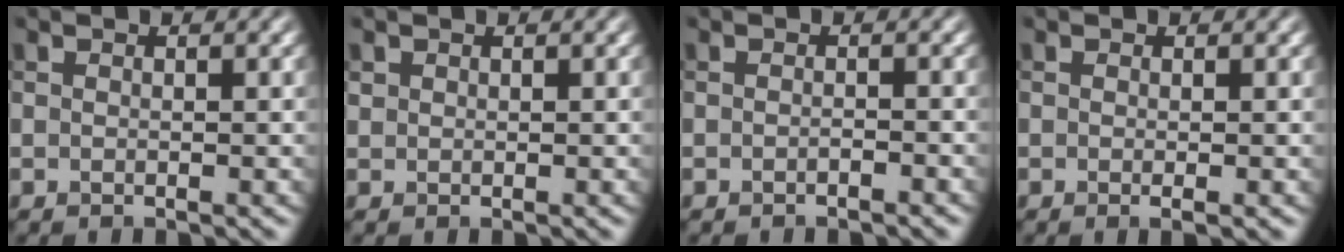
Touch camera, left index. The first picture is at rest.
{"total": 0.6, "force": [0.4, 0.5, 0.0], "torque": [0.000, -0.001, 0.010]}
{"total": 0.8, "force": [-0.6, 0.1, 0.5], "torque": [-0.007, 0.003, -0.010]}
{"total": 0.9, "force": [-0.1, 0.0, 0.8], "torque": [-0.014, -0.004, -0.003]}